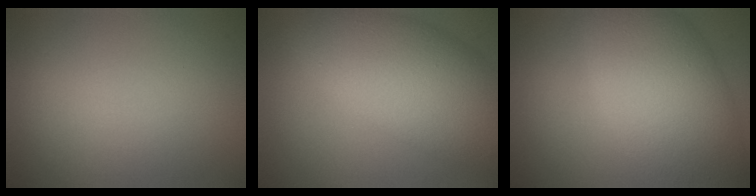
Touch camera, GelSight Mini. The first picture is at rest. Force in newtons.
{"total": 9.4, "press": 9.4, "slide": 0.2}
{"total": 10.0, "press": 10.0, "slide": 0.4}